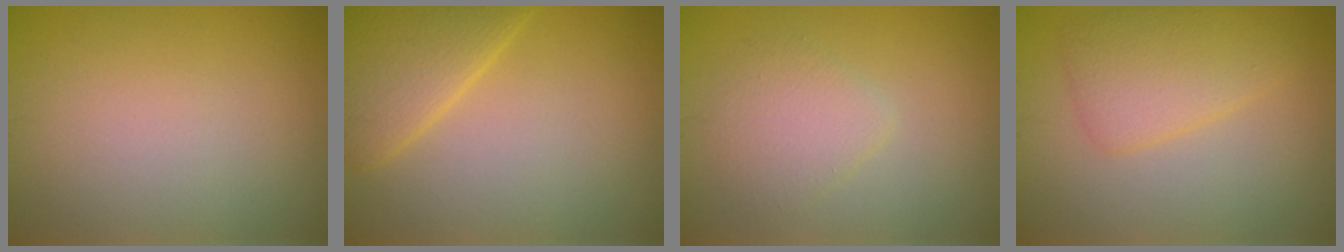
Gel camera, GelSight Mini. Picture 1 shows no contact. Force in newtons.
{"total": 4.3, "press": 4.3, "slide": 0.2}
{"total": 2.5, "press": 2.5, "slide": 0.2}
{"total": 3.7, "press": 3.7, "slide": 0.1}